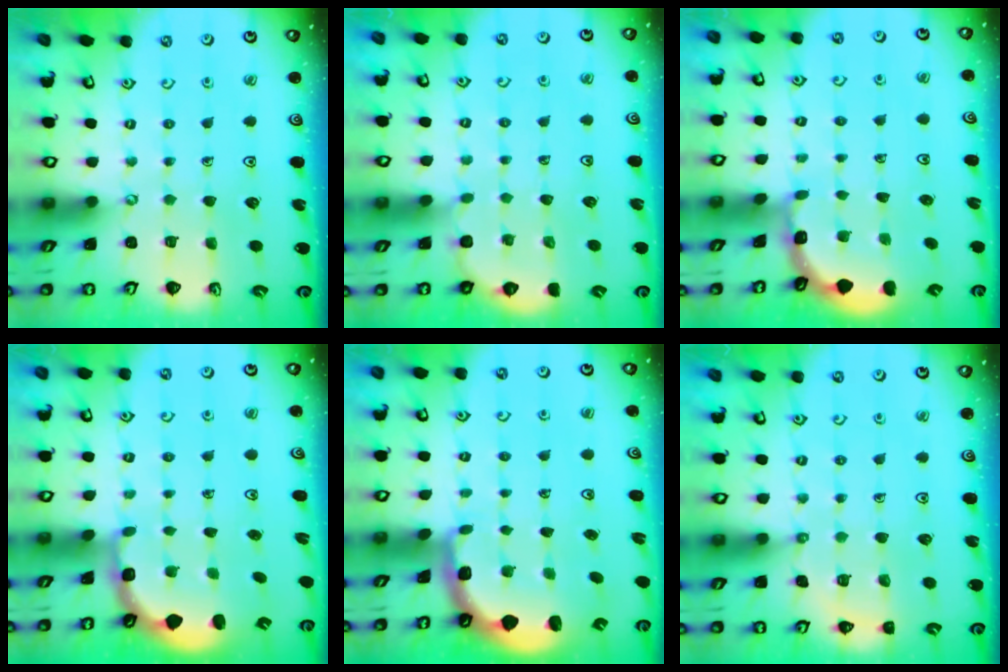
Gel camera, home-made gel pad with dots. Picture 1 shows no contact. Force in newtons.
{"total": 2.9, "press": 2.9, "slide": 0.3}
{"total": 1.8, "press": 1.8, "slide": 0.2}
{"total": 2.9, "press": 1.8, "slide": 2.3}
{"total": 2.0, "press": 1.8, "slide": 0.9}
{"total": 6.4, "press": 6.1, "slide": 1.8}